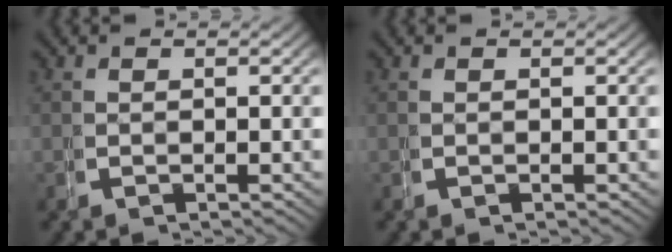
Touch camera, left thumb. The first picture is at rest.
{"total": 0.0}